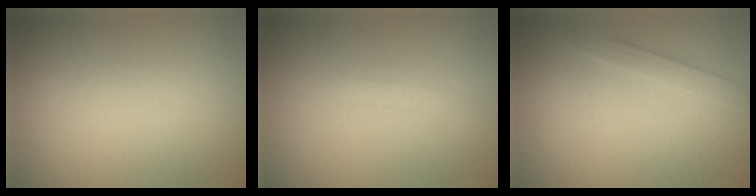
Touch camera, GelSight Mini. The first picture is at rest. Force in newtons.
{"total": 0.7, "press": 0.7, "slide": 0.1}
{"total": 1.4, "press": 1.4, "slide": 0.0}